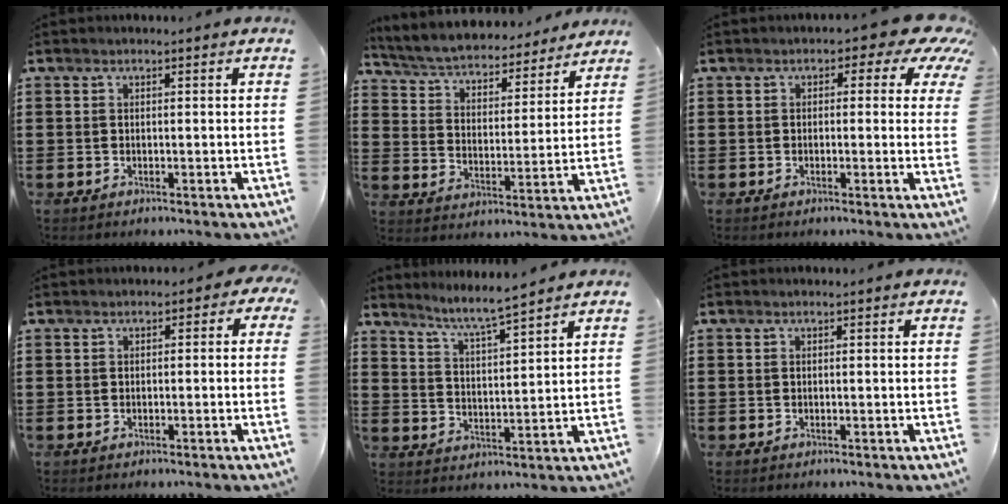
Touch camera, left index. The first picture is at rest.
{"total": 4.8, "force": [4.6, 0.3, 1.0], "torque": [-0.044, -0.037, 0.075]}
{"total": 4.0, "force": [1.9, 2.1, 2.9], "torque": [-0.045, -0.009, 0.025]}
{"total": 1.2, "force": [-0.8, 0.7, 0.5], "torque": [-0.015, 0.006, -0.019]}
{"total": 5.3, "force": [4.8, -0.7, 2.1], "torque": [-0.058, -0.027, 0.080]}
{"total": 0.0}